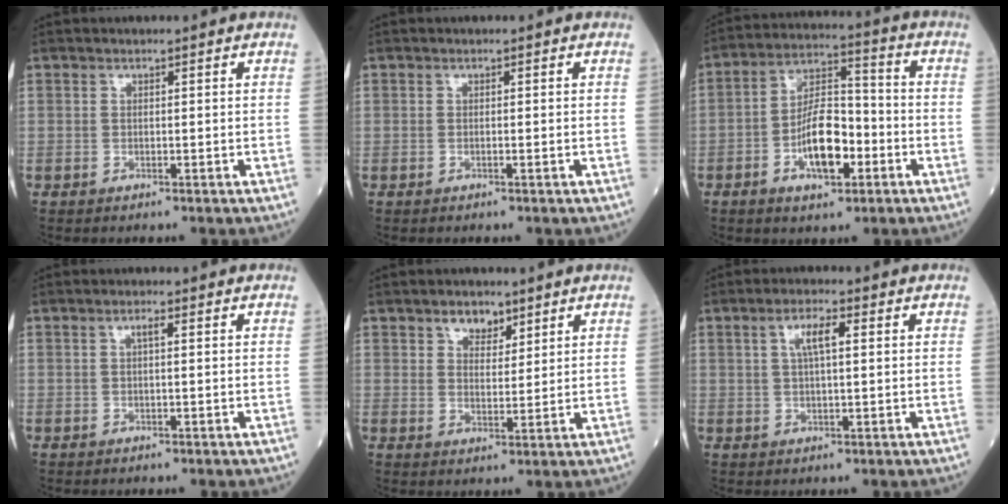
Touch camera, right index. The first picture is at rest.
{"total": 0.0}
{"total": 10.9, "force": [-3.8, 4.3, 9.3], "torque": [-0.180, 0.012, -0.065]}
{"total": 1.1, "force": [0.2, 0.1, 1.1], "torque": [-0.022, 0.003, 0.003]}
{"total": 3.8, "force": [2.6, 2.1, 1.8], "torque": [-0.031, 0.002, 0.046]}
{"total": 4.1, "force": [1.3, 0.9, 3.8], "torque": [-0.076, 0.008, 0.024]}